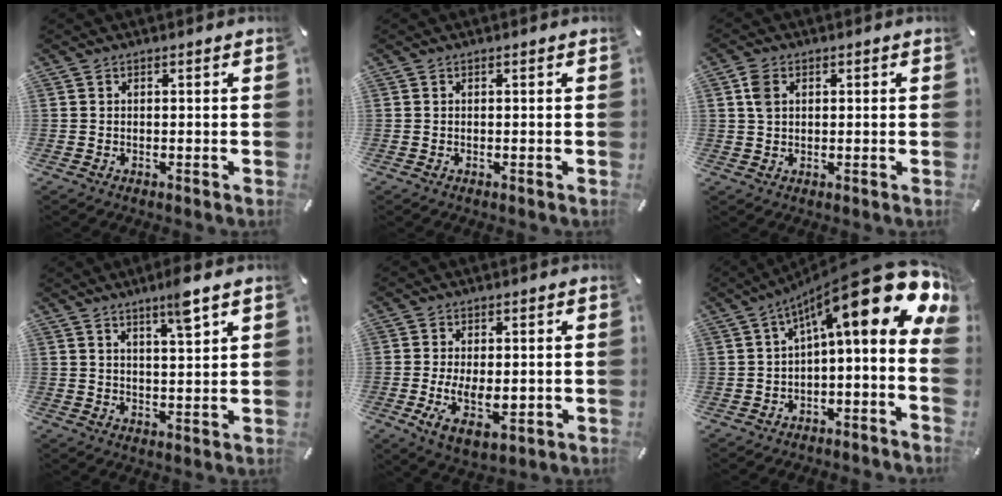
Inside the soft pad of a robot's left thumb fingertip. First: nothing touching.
{"total": 0.0}
{"total": 3.8, "force": [1.3, 2.7, 2.4], "torque": [-0.052, 0.009, 0.024]}
{"total": 5.9, "force": [4.3, 0.5, 4.1], "torque": [-0.067, -0.025, 0.068]}
{"total": 8.6, "force": [-1.3, 4.7, 7.1], "torque": [-0.132, -0.012, -0.020]}
{"total": 21.0, "force": [9.8, 5.2, 17.8], "torque": [-0.260, -0.074, 0.165]}